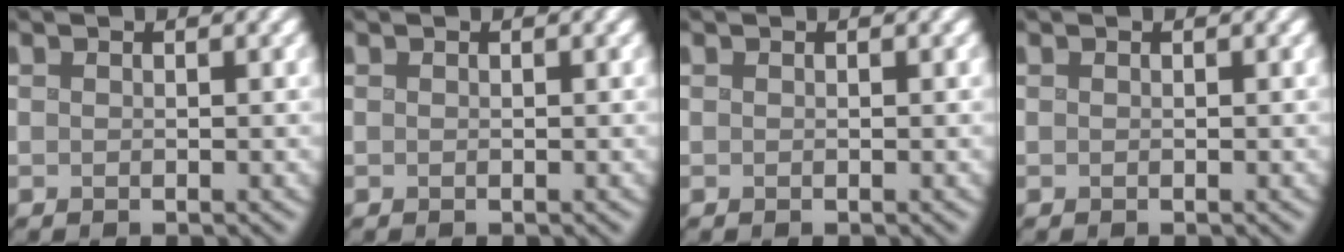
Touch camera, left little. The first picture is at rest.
{"total": 0.0}
{"total": 0.0}
{"total": 0.0}